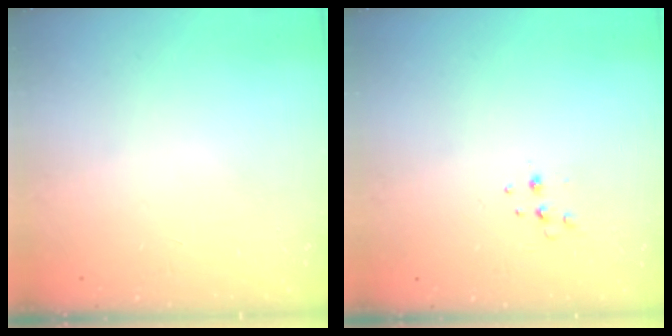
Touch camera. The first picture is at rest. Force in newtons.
{"total": 3.8, "press": 3.7, "slide": 0.7}